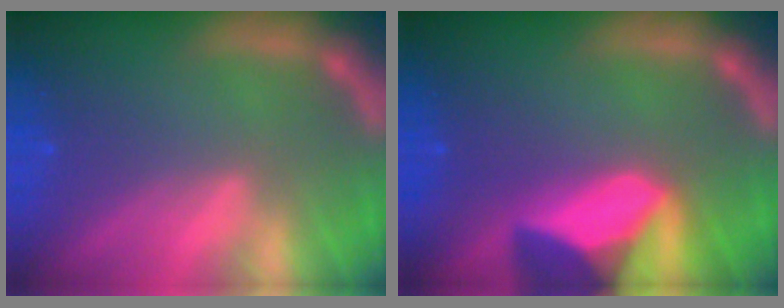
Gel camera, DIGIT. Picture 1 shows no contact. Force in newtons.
{"total": 9.4}